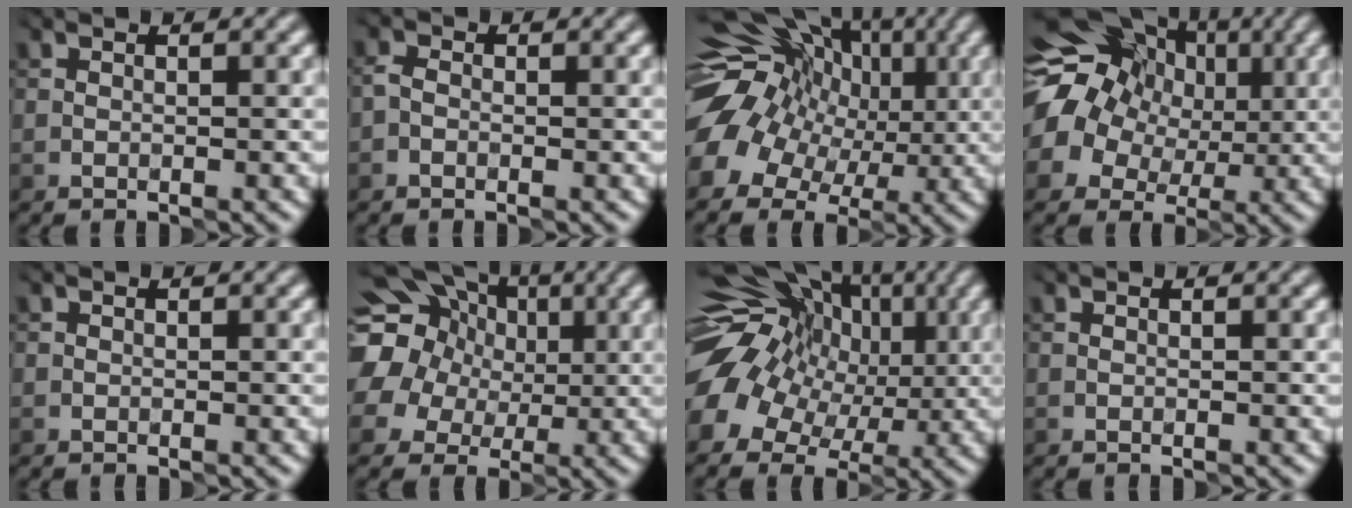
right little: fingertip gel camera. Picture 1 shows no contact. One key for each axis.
{"total": 1.0, "fx": -0.6, "fy": 0.8, "fz": 0.2, "tx": -0.001, "ty": 0.001, "tz": -0.018}
{"total": 12.4, "fx": 0.0, "fy": 10.5, "fz": 6.6, "tx": -0.116, "ty": 0.002, "tz": -0.007}
{"total": 15.9, "fx": 3.1, "fy": 14.1, "fz": 6.8, "tx": -0.169, "ty": 0.035, "tz": 0.029}
{"total": 0.0}
{"total": 17.4, "fx": 5.7, "fy": 15.1, "fz": 6.5, "tx": -0.164, "ty": 0.026, "tz": 0.078}
{"total": 11.8, "fx": -0.3, "fy": 9.8, "fz": 6.6, "tx": -0.127, "ty": 0.000, "tz": -0.007}
{"total": 0.0}